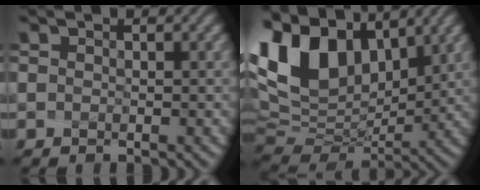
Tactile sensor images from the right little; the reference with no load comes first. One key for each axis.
{"total": 11.5, "fx": 5.4, "fy": 7.0, "fz": 7.4, "tx": -0.175, "ty": 0.016, "tz": 0.114}